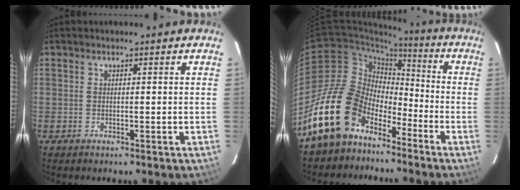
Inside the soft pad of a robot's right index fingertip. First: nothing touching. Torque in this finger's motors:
{"motor_torque": [0.87, -0.94, 0.58, 0.01]}